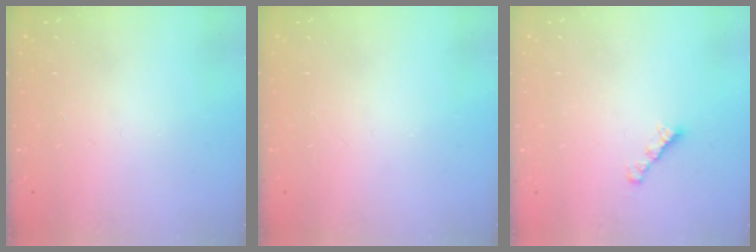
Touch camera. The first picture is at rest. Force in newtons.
{"total": 0.0}
{"total": 3.0, "press": 3.0, "slide": 0.1}